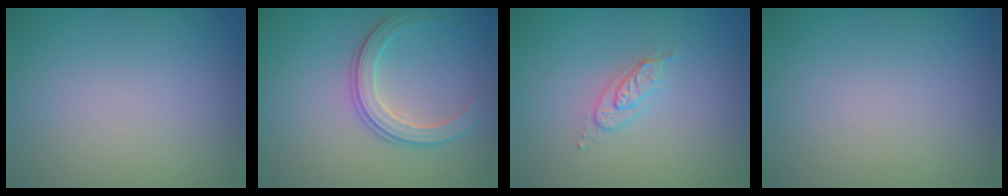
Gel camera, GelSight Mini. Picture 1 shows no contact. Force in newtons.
{"total": 2.9, "press": 2.8, "slide": 0.5}
{"total": 2.0, "press": 2.0, "slide": 0.4}
{"total": 0.0}